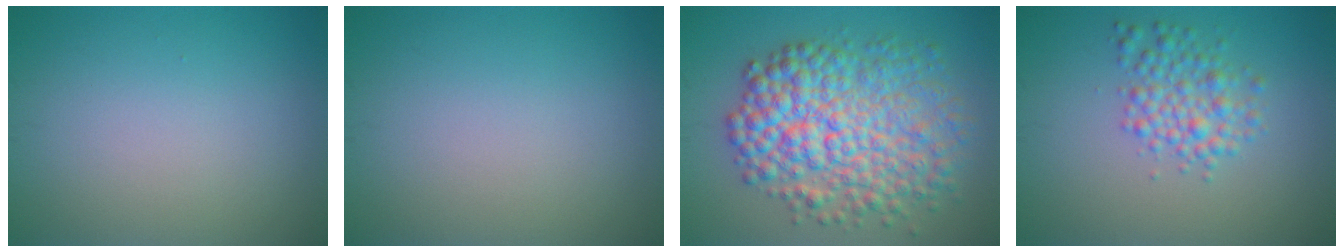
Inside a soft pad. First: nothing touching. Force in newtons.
{"total": 0.0}
{"total": 9.3, "press": 9.3, "slide": 0.1}
{"total": 3.3, "press": 3.3, "slide": 0.1}